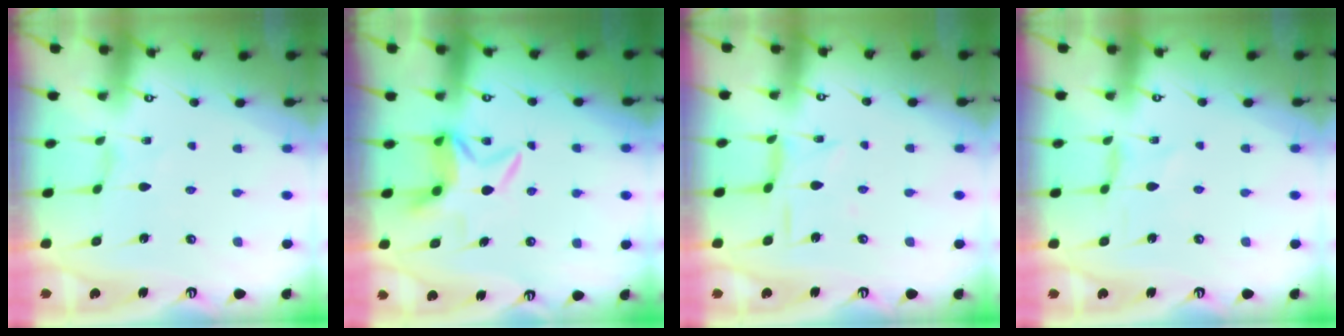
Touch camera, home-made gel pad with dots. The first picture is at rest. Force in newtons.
{"total": 5.6, "press": 5.6, "slide": 0.4}
{"total": 4.2, "press": 4.2, "slide": 0.2}
{"total": 0.0}